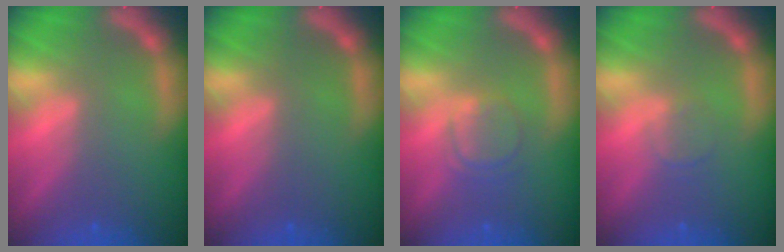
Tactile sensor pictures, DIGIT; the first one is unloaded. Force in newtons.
{"total": 0.0}
{"total": 3.0}
{"total": 1.4}